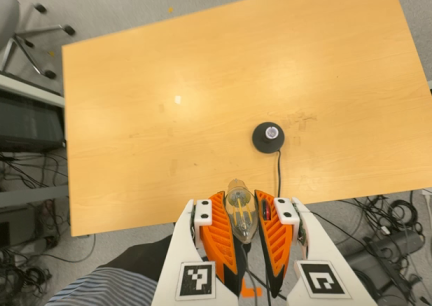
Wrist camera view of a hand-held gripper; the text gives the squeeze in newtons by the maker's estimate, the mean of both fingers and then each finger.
{"total": 22.8, "left": 26.6, "right": 19.0}